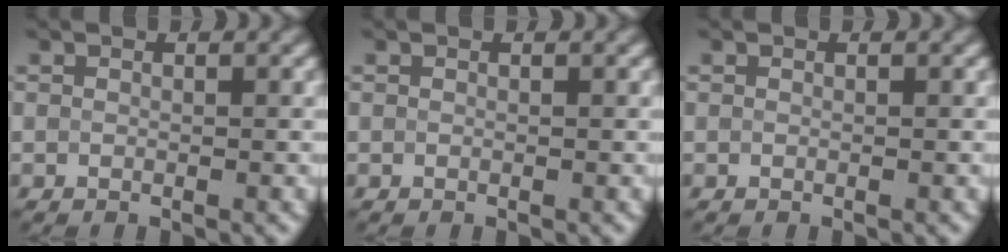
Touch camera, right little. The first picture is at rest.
{"total": 0.0}
{"total": 0.0}